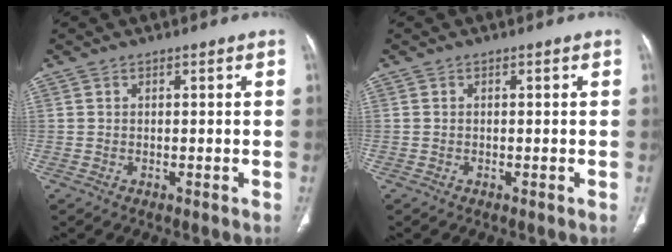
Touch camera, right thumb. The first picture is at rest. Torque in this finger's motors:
{"motor_torque": [0.00, 0.06, -0.08, 0.00, 0.00]}